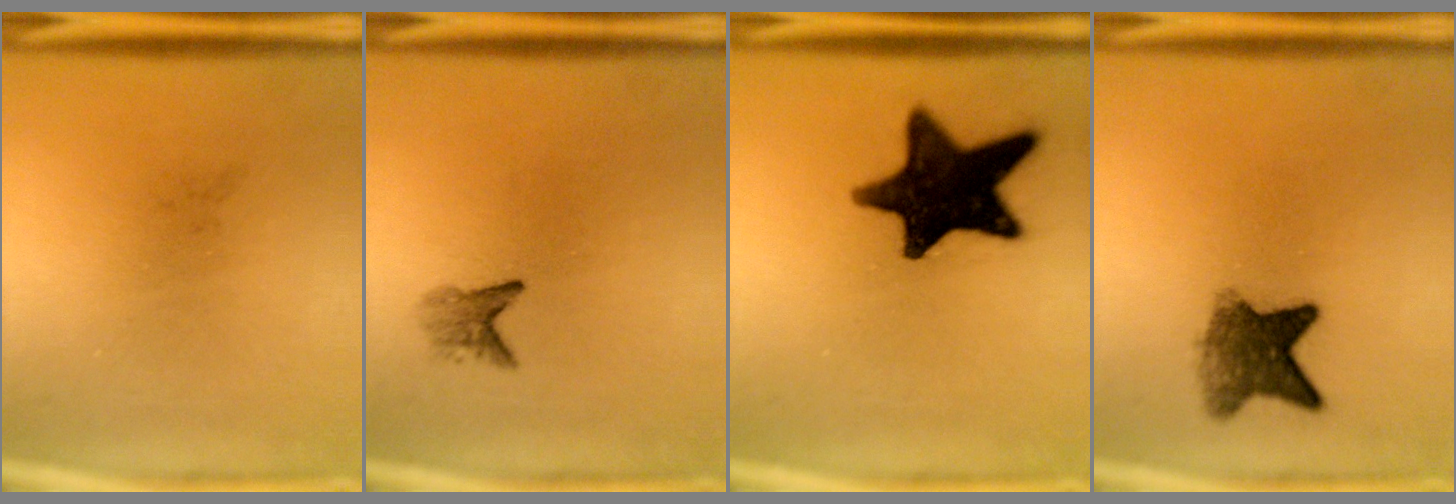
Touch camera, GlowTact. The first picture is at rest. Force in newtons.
{"total": 2.0}
{"total": 16.2}
{"total": 6.5}